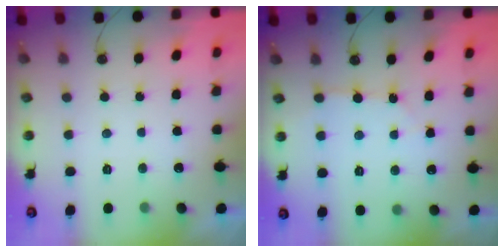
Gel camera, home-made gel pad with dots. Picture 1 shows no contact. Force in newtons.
{"total": 3.3, "press": 3.3, "slide": 0.4}